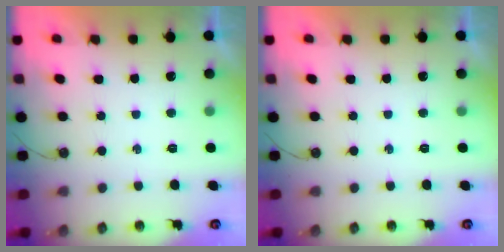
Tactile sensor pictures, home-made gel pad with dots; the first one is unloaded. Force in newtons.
{"total": 0.0}